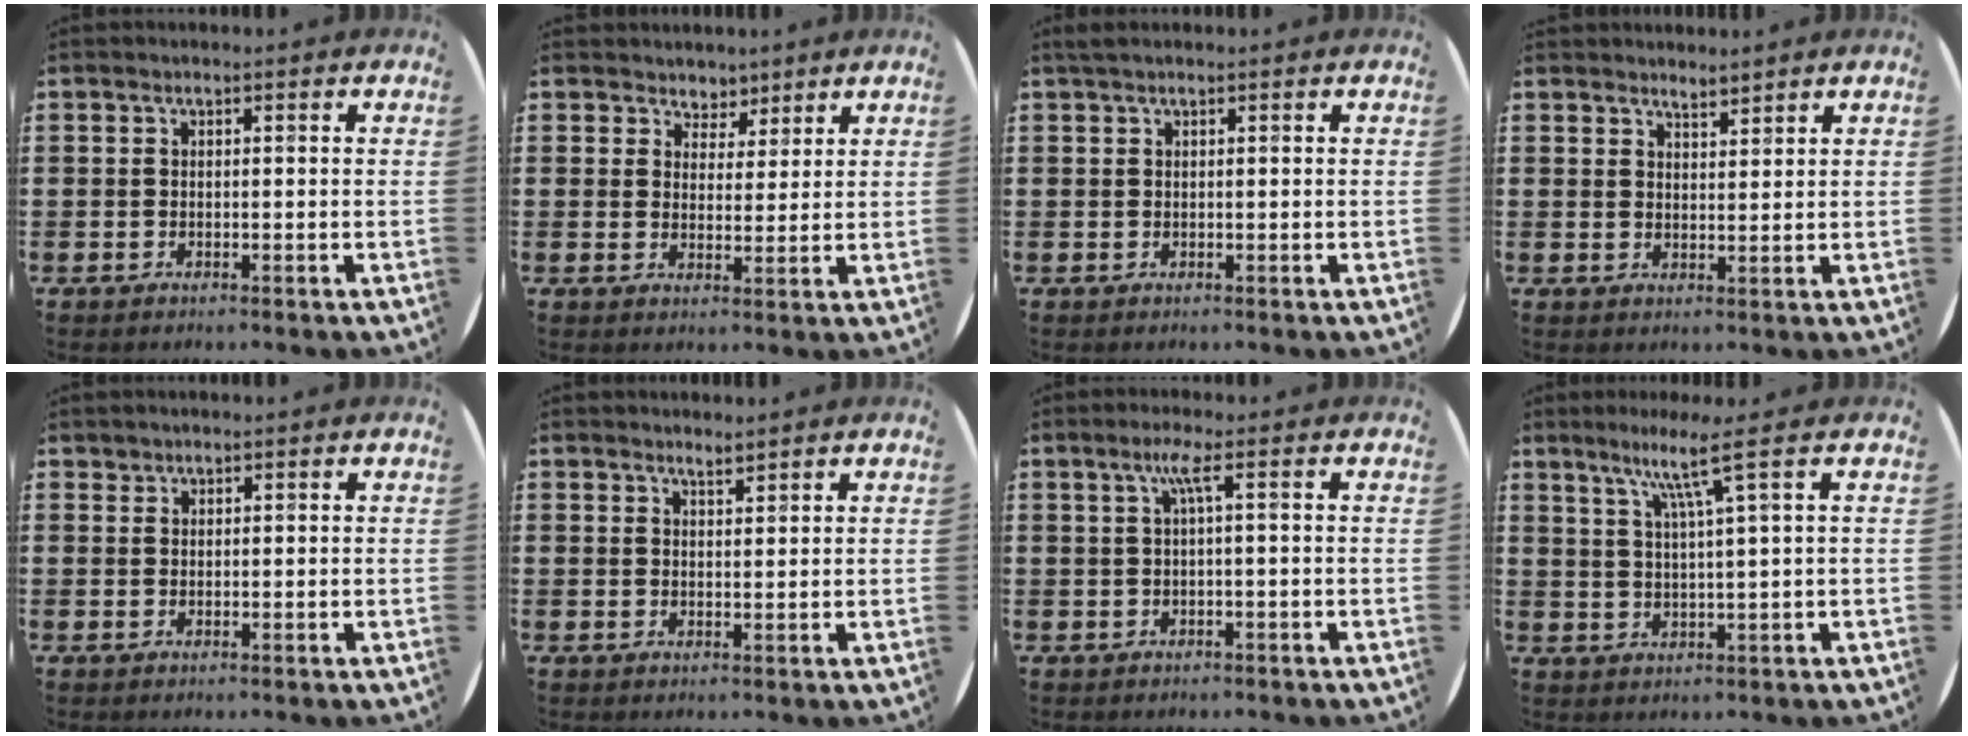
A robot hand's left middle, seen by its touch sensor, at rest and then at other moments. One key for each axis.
{"total": 3.7, "fx": 3.1, "fy": 1.8, "fz": -0.2, "tx": -0.006, "ty": -0.003, "tz": 0.060}
{"total": 0.6, "fx": 0.5, "fy": 0.0, "fz": 0.4, "tx": -0.009, "ty": 0.001, "tz": 0.009}
{"total": 2.2, "fx": 2.2, "fy": 0.0, "fz": -0.3, "tx": 0.003, "ty": -0.006, "tz": 0.042}
{"total": 1.0, "fx": 0.9, "fy": 0.3, "fz": -0.2, "tx": 0.002, "ty": 0.002, "tz": 0.018}
{"total": 1.7, "fx": 1.7, "fy": 0.0, "fz": 0.0, "tx": -0.001, "ty": -0.002, "tz": 0.033}
{"total": 2.7, "fx": 0.7, "fy": -0.1, "fz": 2.6, "tx": -0.051, "ty": 0.005, "tz": 0.007}
{"total": 5.8, "fx": 3.2, "fy": -0.7, "fz": 4.8, "tx": -0.100, "ty": 0.003, "tz": 0.049}